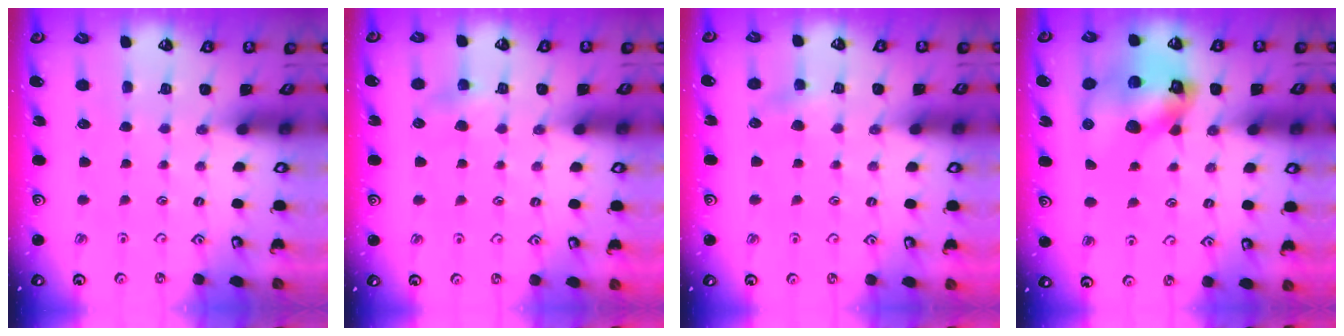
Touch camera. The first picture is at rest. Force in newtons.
{"total": 4.2, "press": 4.2, "slide": 0.5}
{"total": 3.8, "press": 3.7, "slide": 0.7}
{"total": 17.4, "press": 17.1, "slide": 2.9}